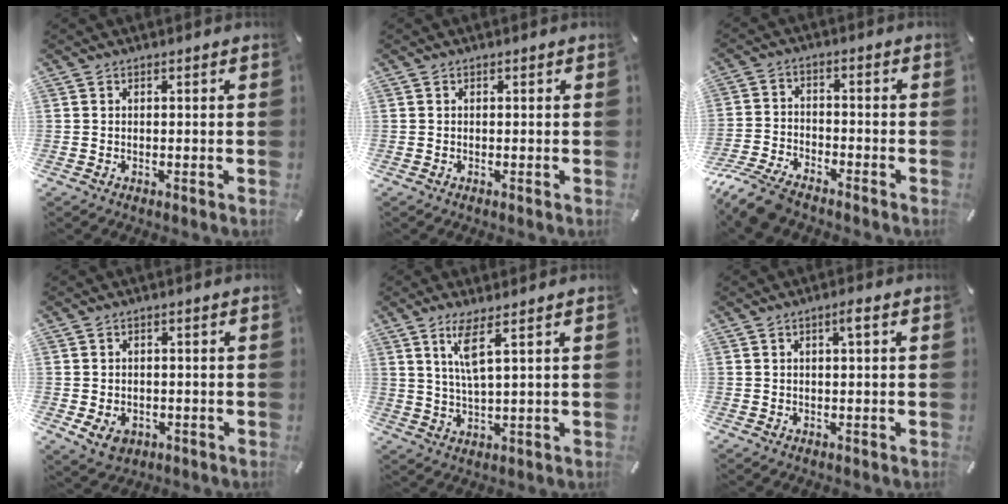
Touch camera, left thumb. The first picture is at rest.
{"total": 0.0}
{"total": 9.1, "force": [-8.0, 2.8, 3.5], "torque": [-0.083, 0.029, -0.158]}
{"total": 4.7, "force": [-1.6, 3.6, 2.5], "torque": [-0.044, 0.004, -0.031]}
{"total": 7.0, "force": [3.3, 1.3, 6.0], "torque": [-0.127, 0.000, 0.056]}
{"total": 2.3, "force": [0.7, 0.3, 2.2], "torque": [-0.043, 0.003, 0.009]}